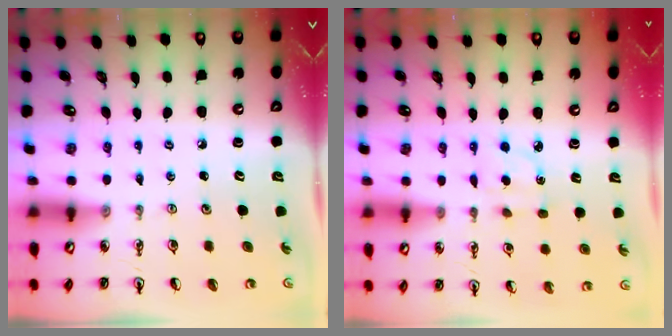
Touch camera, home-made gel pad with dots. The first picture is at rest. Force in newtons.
{"total": 3.5, "press": 3.5, "slide": 0.4}